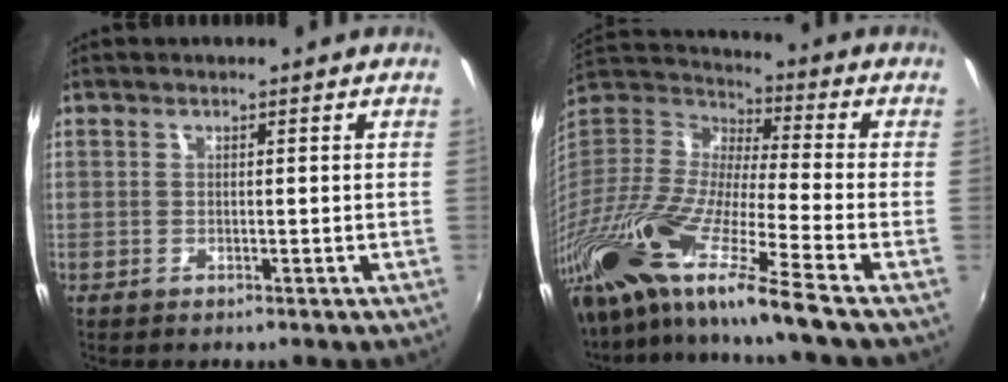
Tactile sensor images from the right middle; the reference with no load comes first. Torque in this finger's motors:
{"motor_torque": [1.12, -1.02, 0.65, 0.21]}